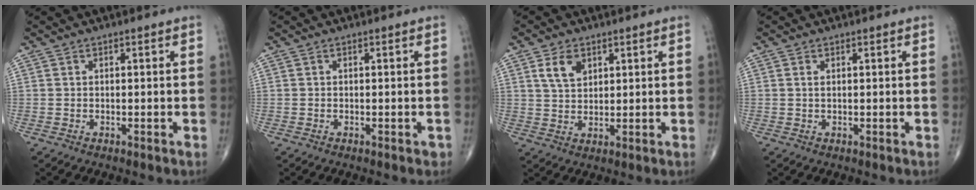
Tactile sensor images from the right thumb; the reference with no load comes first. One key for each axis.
{"total": 0.6, "fx": -0.3, "fy": 0.4, "fz": 0.3, "tx": 0.001, "ty": 0.002, "tz": -0.006}
{"total": 5.2, "fx": 2.4, "fy": 3.3, "fz": 3.3, "tx": -0.048, "ty": -0.013, "tz": 0.048}
{"total": 0.8, "fx": 0.2, "fy": 0.3, "fz": 0.7, "tx": -0.016, "ty": 0.004, "tz": 0.006}